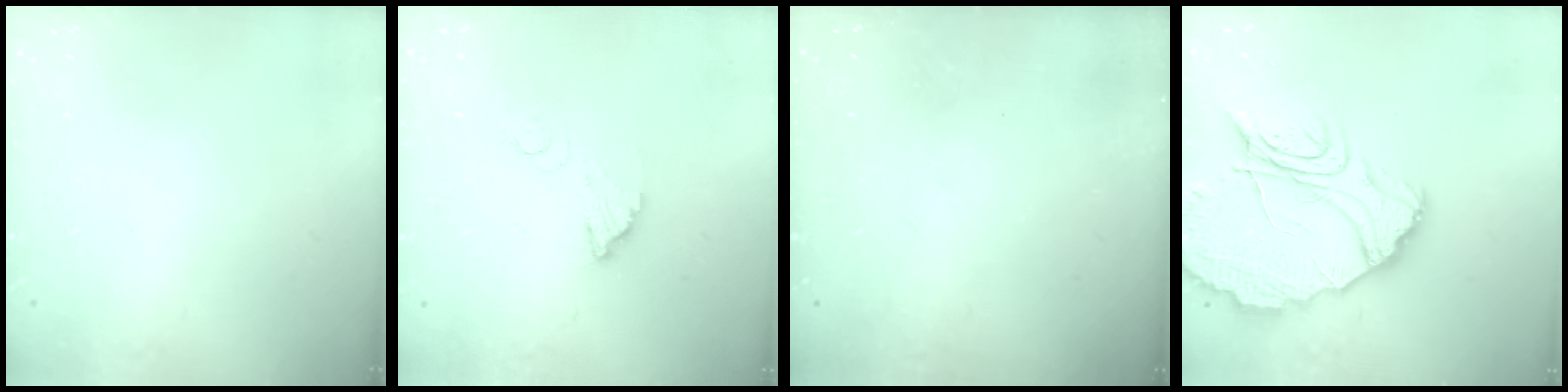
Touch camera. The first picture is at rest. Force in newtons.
{"total": 4.4, "press": 4.4, "slide": 0.2}
{"total": 3.0, "press": 3.0, "slide": 0.1}
{"total": 17.6, "press": 17.5, "slide": 1.6}